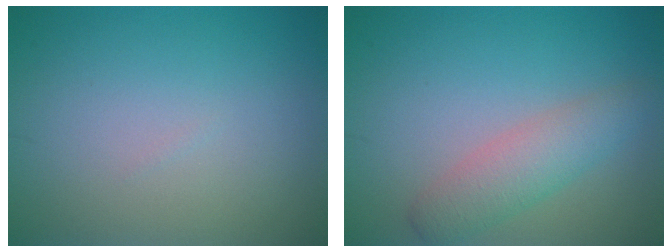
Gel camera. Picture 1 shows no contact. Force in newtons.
{"total": 3.4, "press": 3.3, "slide": 0.3}